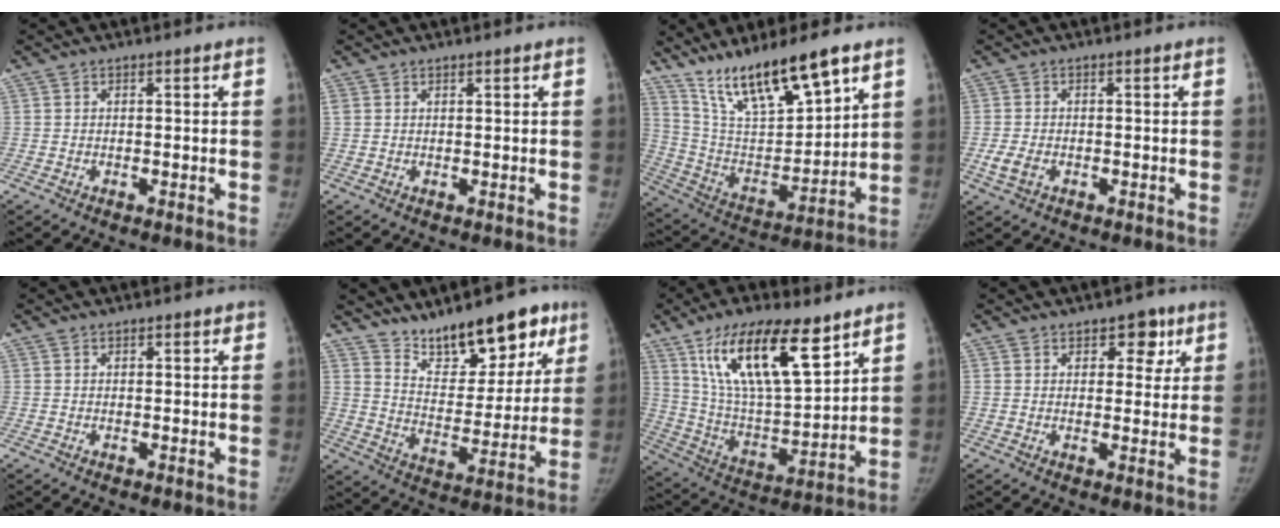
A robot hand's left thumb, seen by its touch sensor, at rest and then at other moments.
{"total": 1.1, "force": [0.9, 0.5, 0.4], "torque": [-0.002, -0.003, 0.015]}
{"total": 18.8, "force": [13.4, 4.6, 12.3], "torque": [-0.191, -0.064, 0.257]}
{"total": 2.9, "force": [-0.8, 1.9, 2.0], "torque": [-0.047, -0.002, -0.014]}
{"total": 1.1, "force": [0.8, 0.5, 0.5], "torque": [-0.002, -0.003, 0.009]}
{"total": 17.2, "force": [12.2, 7.9, 9.3], "torque": [-0.077, -0.071, 0.197]}
{"total": 21.7, "force": [12.4, 7.9, 15.9], "torque": [-0.258, -0.046, 0.234]}
{"total": 5.7, "force": [3.1, 3.7, 3.1], "torque": [-0.002, -0.011, 0.037]}